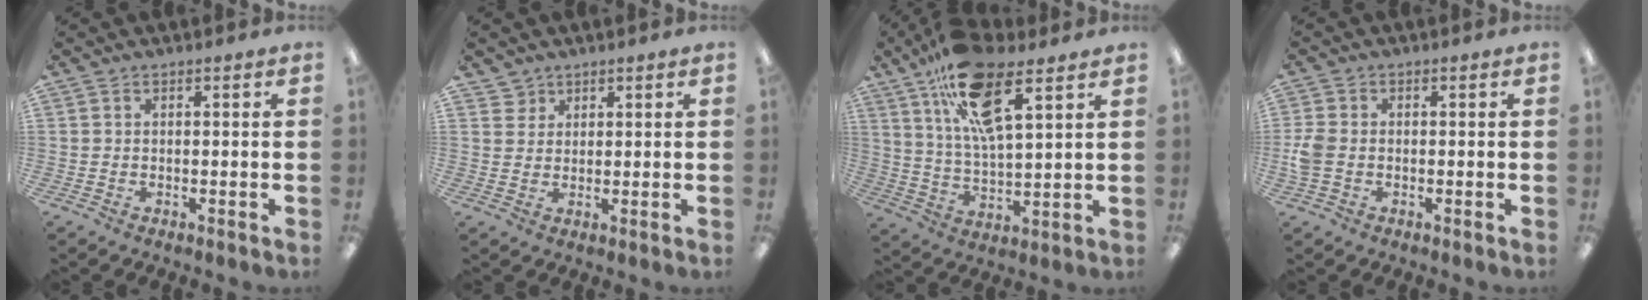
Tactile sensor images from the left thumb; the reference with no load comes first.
{"total": 3.2, "force": [2.3, 2.3, -0.1], "torque": [0.000, -0.005, 0.043]}
{"total": 16.3, "force": [10.3, 5.6, 11.3], "torque": [-0.207, -0.035, 0.177]}
{"total": 4.6, "force": [-0.6, 3.2, 3.2], "torque": [-0.075, 0.001, -0.014]}